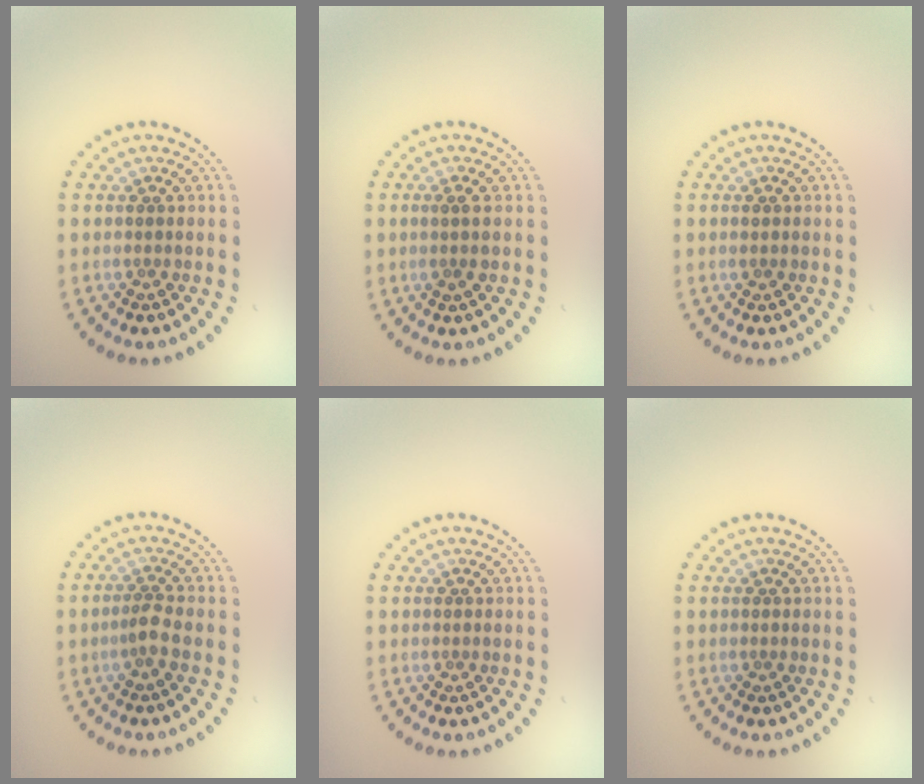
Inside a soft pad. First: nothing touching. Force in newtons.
{"total": 1.4, "press": 1.1, "slide": 0.9}
{"total": 0.8, "press": 0.7, "slide": 0.1}
{"total": 1.4, "press": 1.0, "slide": 1.0}
{"total": 0.0}
{"total": 0.0}